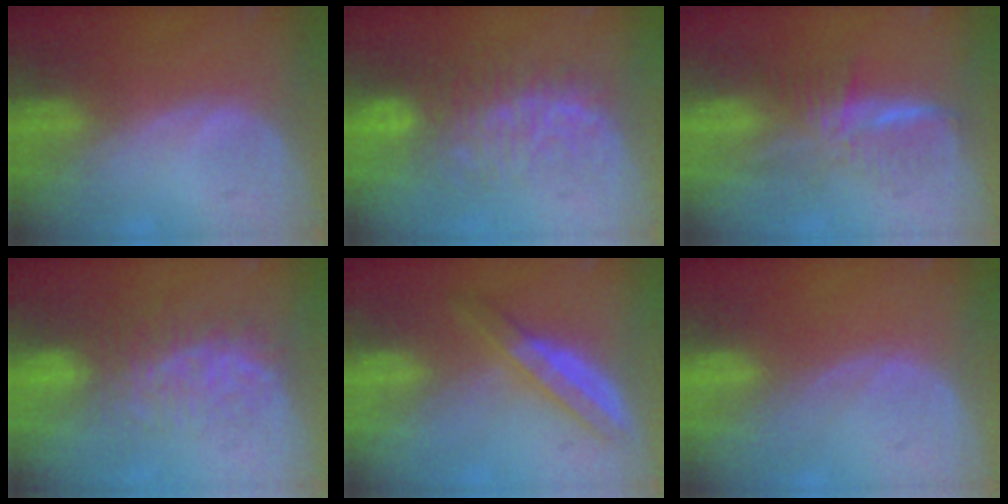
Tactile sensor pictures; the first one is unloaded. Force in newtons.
{"total": 8.7, "press": 8.1, "slide": 3.1}
{"total": 5.9, "press": 5.7, "slide": 1.7}
{"total": 8.0, "press": 7.4, "slide": 3.1}
{"total": 5.5, "press": 5.0, "slide": 2.2}
{"total": 0.0}